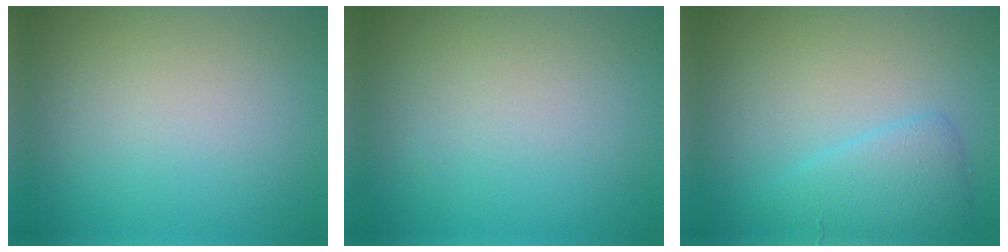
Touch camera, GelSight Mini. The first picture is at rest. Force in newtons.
{"total": 0.0}
{"total": 2.9, "press": 2.9, "slide": 0.1}